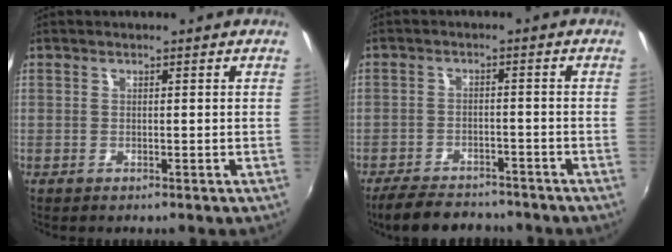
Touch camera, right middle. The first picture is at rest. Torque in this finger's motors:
{"motor_torque": [1.08, -1.06, 0.39, 0.14]}